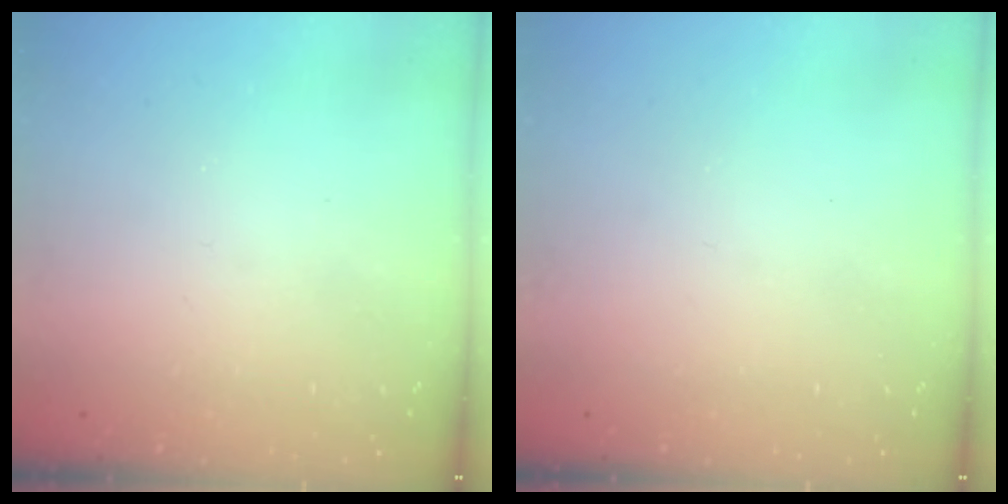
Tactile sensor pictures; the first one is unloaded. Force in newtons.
{"total": 0.0}